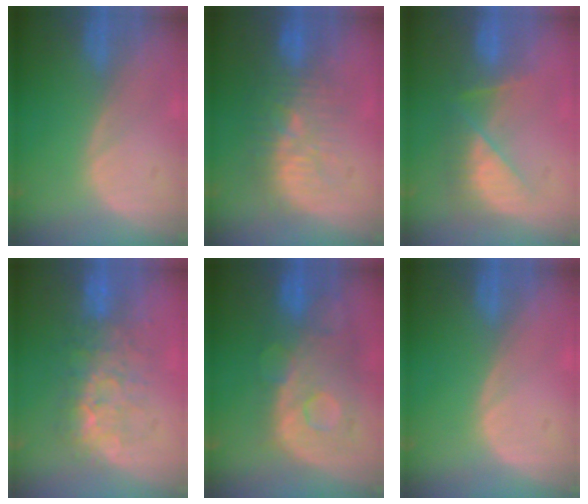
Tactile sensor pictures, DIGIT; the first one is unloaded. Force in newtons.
{"total": 9.4, "press": 8.9, "slide": 2.9}
{"total": 8.1, "press": 7.0, "slide": 4.1}
{"total": 7.9, "press": 7.7, "slide": 1.9}
{"total": 11.2, "press": 9.7, "slide": 5.6}
{"total": 0.0}